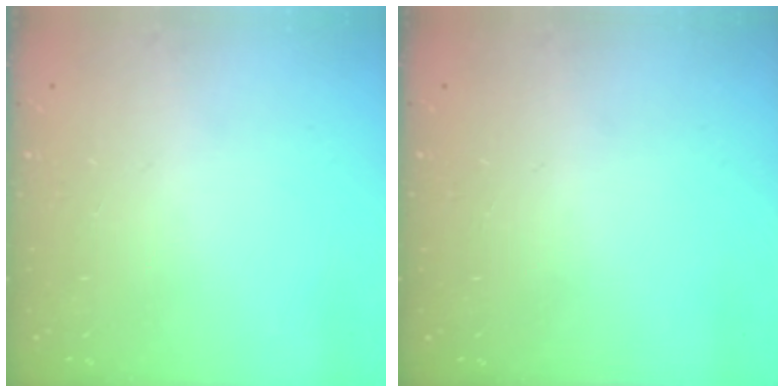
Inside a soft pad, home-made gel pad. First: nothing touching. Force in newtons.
{"total": 0.0}